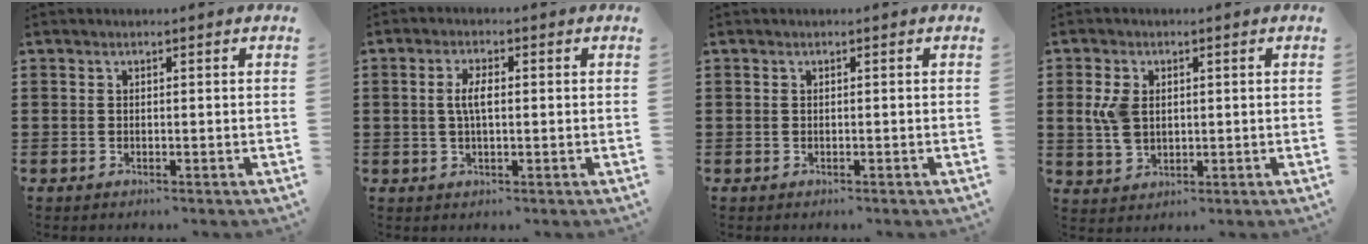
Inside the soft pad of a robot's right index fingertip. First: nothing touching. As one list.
[{"total": 3.5, "force": [0.2, 1.2, 3.3], "torque": [-0.071, -0.001, -0.001]}, {"total": 0.0}, {"total": 5.0, "force": [0.7, 3.3, 3.7], "torque": [-0.101, 0.004, 0.005]}]